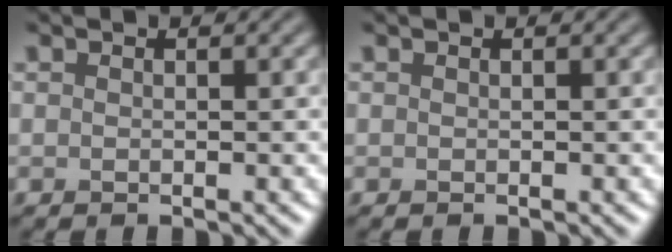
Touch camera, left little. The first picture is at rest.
{"total": 0.0}